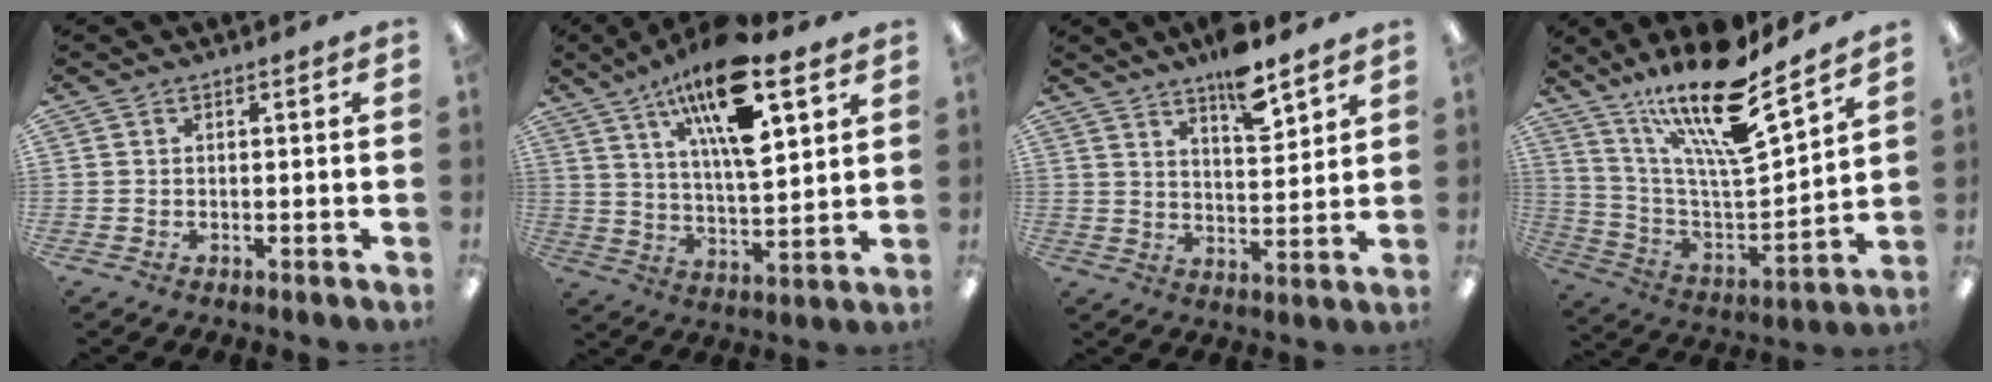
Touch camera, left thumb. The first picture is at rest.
{"total": 18.8, "force": [10.8, 6.1, 14.1], "torque": [-0.238, -0.047, 0.174]}
{"total": 9.6, "force": [7.6, 2.6, 5.2], "torque": [-0.074, -0.050, 0.129]}
{"total": 21.1, "force": [15.2, 5.2, 13.6], "torque": [-0.241, -0.099, 0.256]}